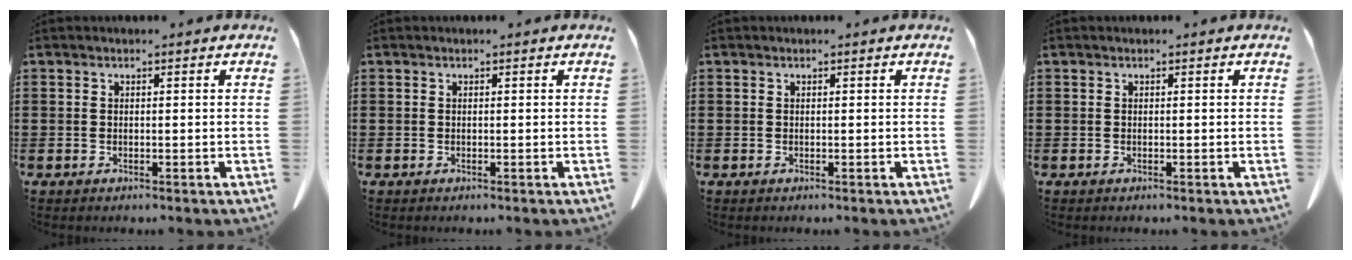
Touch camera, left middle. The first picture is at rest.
{"total": 0.0}
{"total": 0.0}
{"total": 0.0}